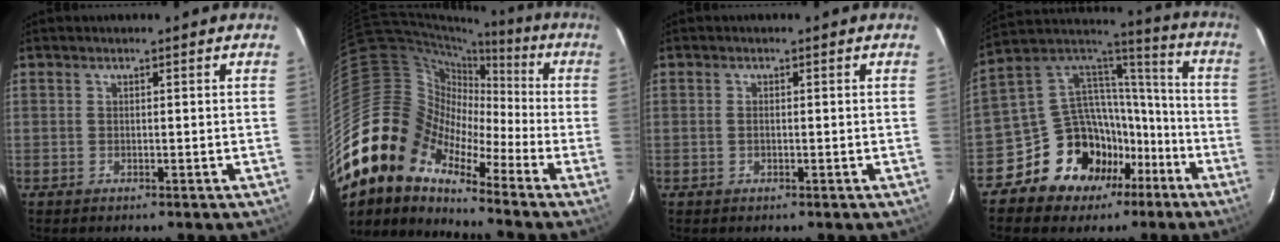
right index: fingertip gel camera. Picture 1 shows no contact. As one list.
[{"total": 13.6, "force": [-9.1, 8.5, 5.4], "torque": [-0.095, 0.019, -0.201]}, {"total": 0.8, "force": [-0.1, 0.4, 0.7], "torque": [-0.015, 0.001, -0.003]}, {"total": 18.5, "force": [-10.9, 13.3, 6.6], "torque": [-0.146, 0.067, -0.166]}]